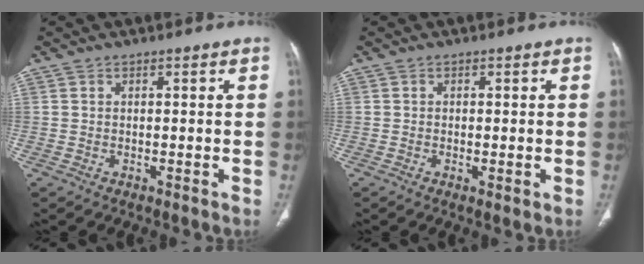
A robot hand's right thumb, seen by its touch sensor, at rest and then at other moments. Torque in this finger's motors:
{"motor_torque": [-0.12, 0.00, -0.20, -0.28, -0.03]}